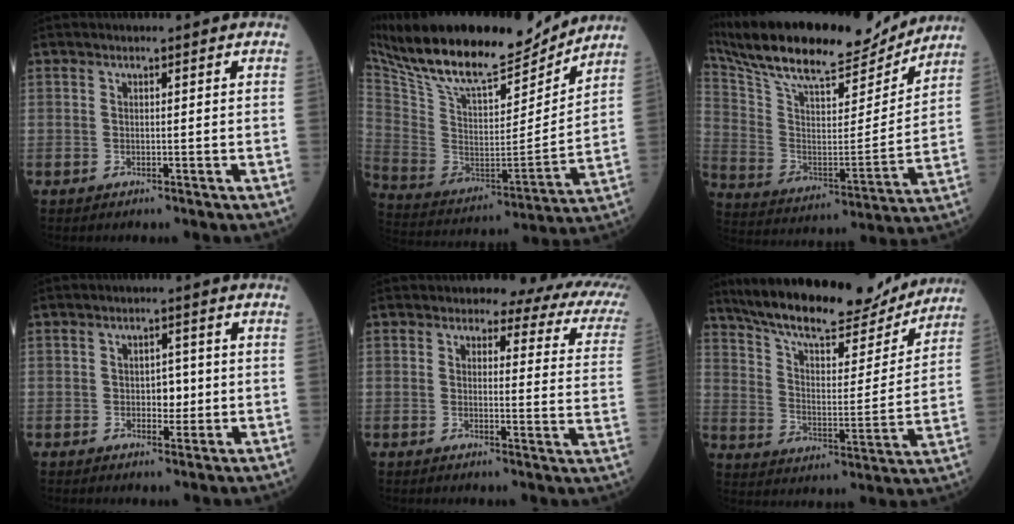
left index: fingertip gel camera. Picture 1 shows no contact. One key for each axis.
{"total": 25.1, "fx": 21.1, "fy": 6.4, "fz": 11.9, "tx": -0.224, "ty": -0.003, "tz": 0.346}
{"total": 23.3, "fx": 20.6, "fy": 4.6, "fz": 9.8, "tx": -0.185, "ty": 0.002, "tz": 0.331}
{"total": 2.8, "fx": -0.4, "fy": 1.8, "fz": 2.1, "tx": -0.023, "ty": 0.001, "tz": -0.005}
{"total": 13.1, "fx": 11.4, "fy": 3.0, "fz": 5.7, "tx": -0.046, "ty": -0.055, "tz": 0.098}
{"total": 21.3, "fx": 18.6, "fy": 4.7, "fz": 9.2, "tx": -0.152, "ty": -0.001, "tz": 0.278}